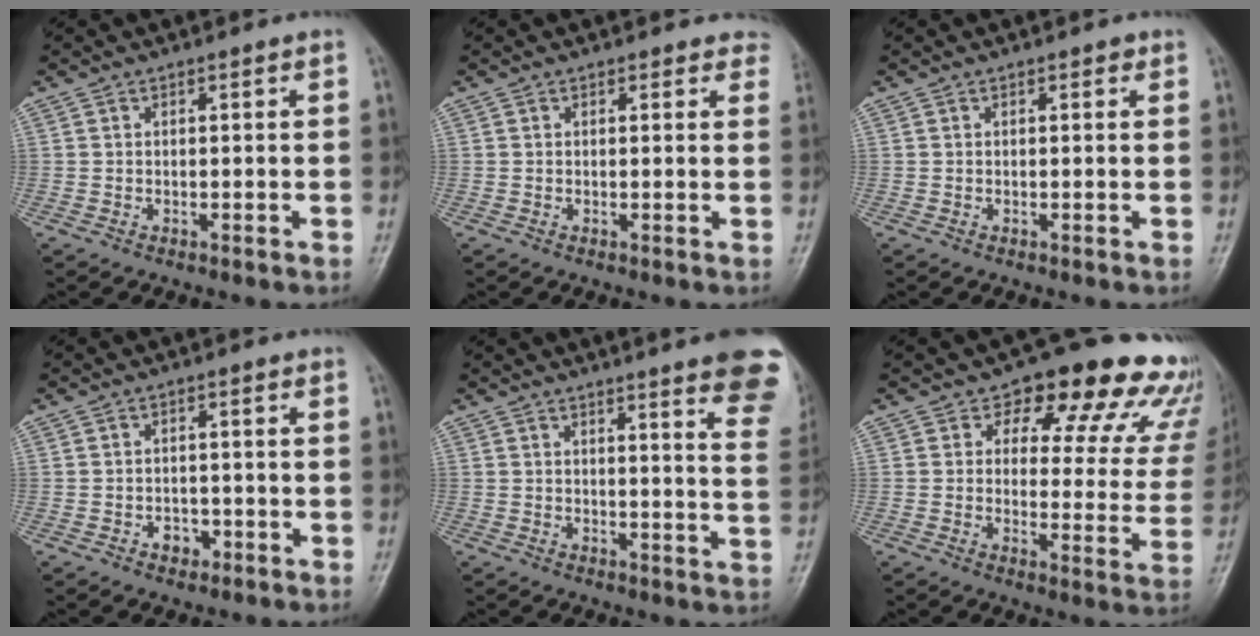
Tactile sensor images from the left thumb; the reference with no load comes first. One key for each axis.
{"total": 3.4, "fx": 3.0, "fy": 1.6, "fz": 0.5, "tx": 0.030, "ty": -0.011, "tz": 0.012}
{"total": 0.6, "fx": 0.4, "fy": 0.4, "fz": 0.4, "tx": -0.001, "ty": -0.001, "tz": 0.001}
{"total": 2.7, "fx": -1.2, "fy": 2.1, "fz": 1.3, "tx": -0.005, "ty": 0.009, "tz": -0.015}
{"total": 15.4, "fx": 10.7, "fy": 2.0, "fz": 10.8, "tx": -0.109, "ty": -0.058, "tz": 0.109}
{"total": 19.1, "fx": 14.2, "fy": 8.9, "fz": 9.1, "tx": -0.048, "ty": -0.067, "tz": 0.147}